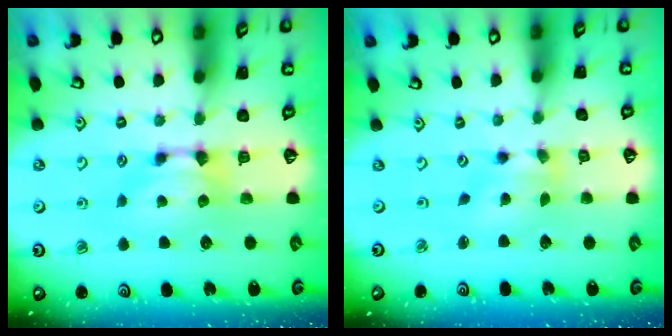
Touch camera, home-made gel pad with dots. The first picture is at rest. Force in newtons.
{"total": 1.4, "press": 0.8, "slide": 1.2}